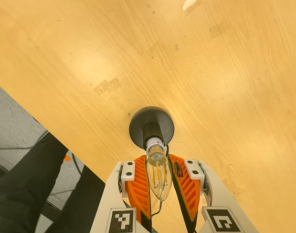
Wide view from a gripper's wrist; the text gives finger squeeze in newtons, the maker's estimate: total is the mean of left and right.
{"total": 11.5, "left": 10.9, "right": 12.1}